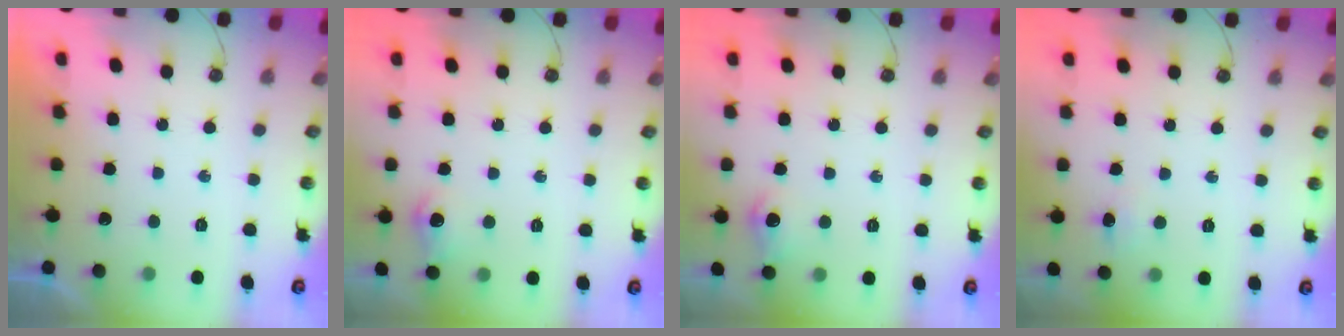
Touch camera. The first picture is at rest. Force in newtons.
{"total": 7.5, "press": 7.5, "slide": 0.8}
{"total": 7.5, "press": 7.5, "slide": 0.8}
{"total": 5.7, "press": 4.7, "slide": 3.2}